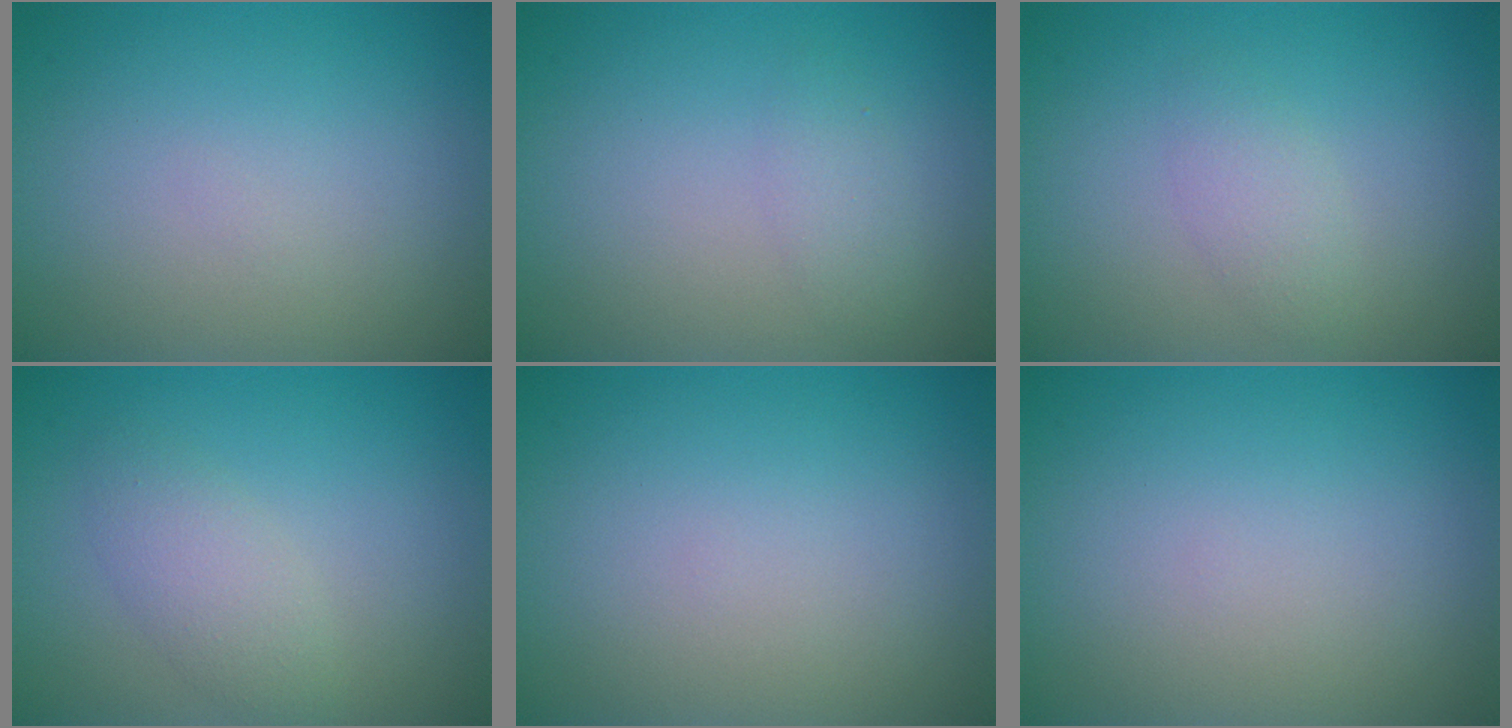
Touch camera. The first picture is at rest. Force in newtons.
{"total": 1.3, "press": 1.3, "slide": 0.0}
{"total": 1.7, "press": 1.7, "slide": 0.1}
{"total": 2.4, "press": 2.4, "slide": 0.0}
{"total": 0.0}
{"total": 0.0}